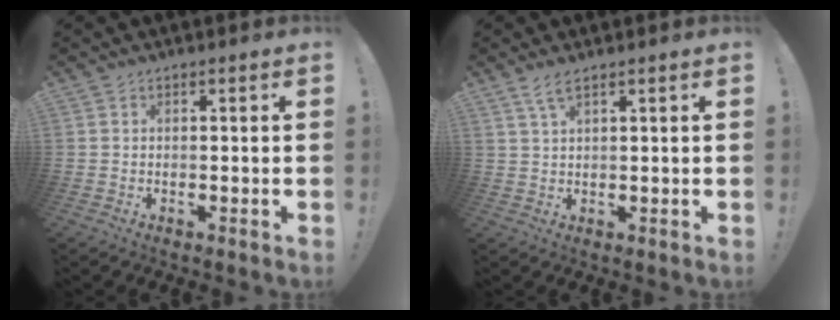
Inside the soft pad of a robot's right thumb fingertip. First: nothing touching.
{"total": 3.3, "force": [2.2, 0.5, 2.5], "torque": [-0.056, -0.002, 0.040]}